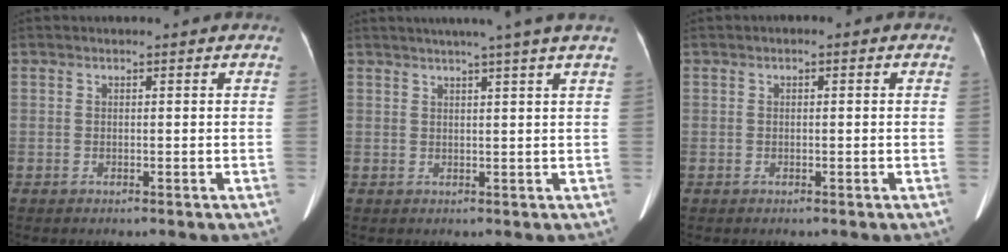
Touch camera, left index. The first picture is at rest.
{"total": 7.6, "force": [5.9, -1.6, 4.5], "torque": [-0.058, 0.016, 0.063]}
{"total": 0.6, "force": [-0.1, 0.4, 0.5], "torque": [-0.012, 0.005, -0.004]}